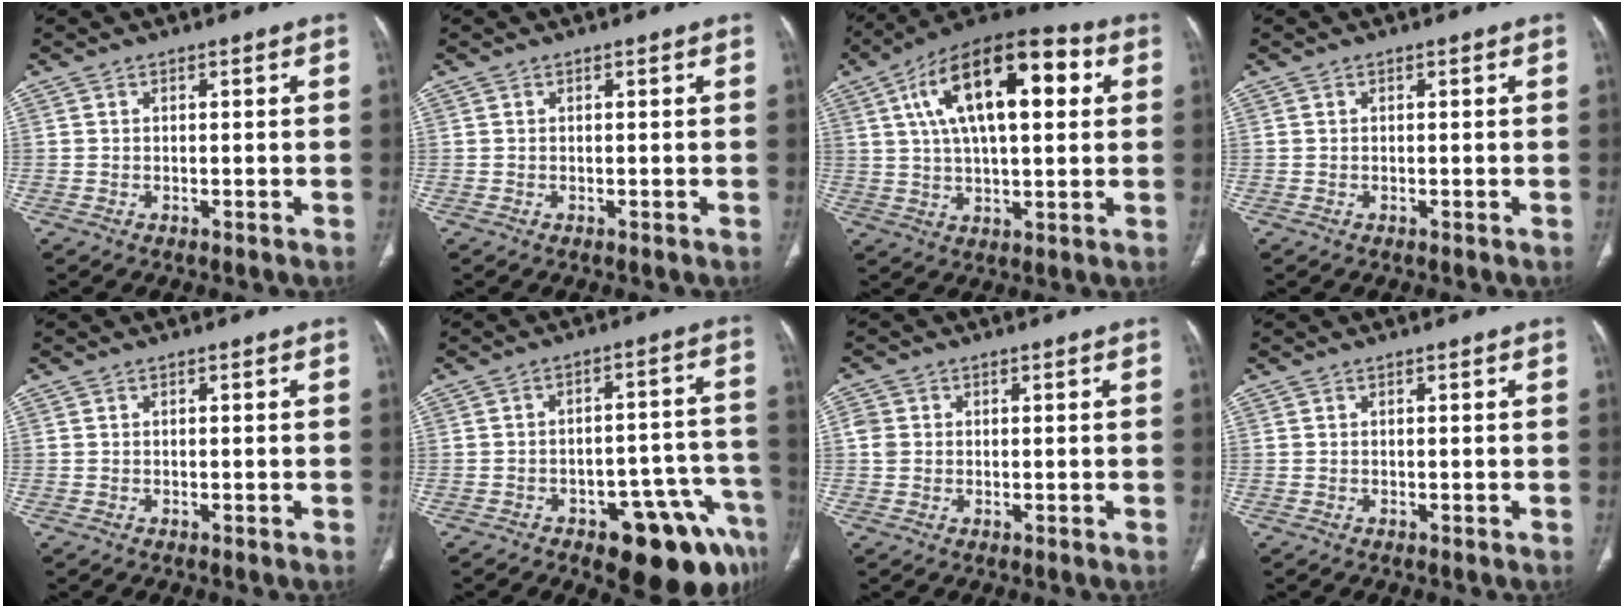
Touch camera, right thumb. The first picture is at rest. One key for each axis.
{"total": 0.0}
{"total": 21.2, "fx": 6.1, "fy": 9.5, "fz": 18.0, "tx": -0.284, "ty": 0.018, "tz": 0.089}
{"total": 0.0}
{"total": 0.0}
{"total": 16.0, "fx": -9.4, "fy": 6.6, "fz": 11.1, "tx": -0.079, "ty": 0.076, "tz": -0.118}
{"total": 2.5, "fx": 0.2, "fy": 2.3, "fz": 1.0, "tx": -0.014, "ty": 0.005, "tz": 0.004}
{"total": 0.0}